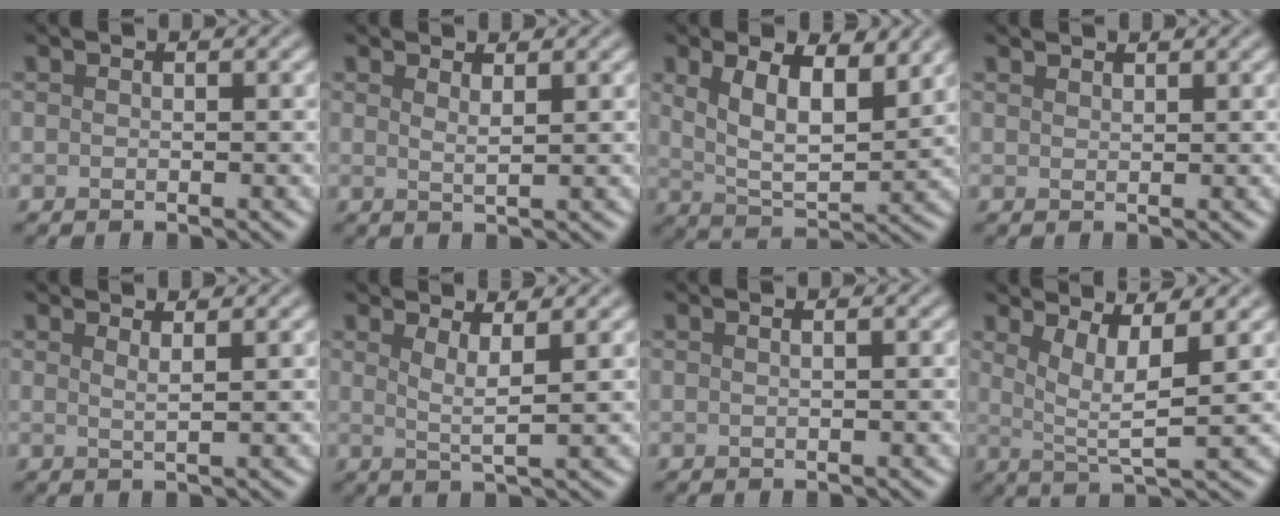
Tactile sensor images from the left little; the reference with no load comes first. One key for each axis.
{"total": 1.5, "fx": 1.1, "fy": 0.4, "fz": 1.0, "tx": -0.008, "ty": -0.001, "tz": 0.014}
{"total": 6.7, "fx": 3.1, "fy": 3.0, "fz": 5.2, "tx": -0.099, "ty": -0.008, "tz": 0.054}
{"total": 1.2, "fx": 1.2, "fy": 0.1, "fz": 0.2, "tx": -0.002, "ty": 0.001, "tz": 0.018}
{"total": 1.5, "fx": 0.9, "fy": 0.4, "fz": 1.0, "tx": -0.007, "ty": -0.001, "tz": 0.008}
{"total": 2.6, "fx": 1.3, "fy": 0.4, "fz": 2.2, "tx": -0.034, "ty": -0.005, "tz": 0.022}
{"total": 1.1, "fx": 0.4, "fy": 0.4, "fz": 0.9, "tx": -0.006, "ty": -0.002, "tz": -0.003}
{"total": 4.5, "fx": 1.8, "fy": 0.9, "fz": 4.0, "tx": -0.070, "ty": -0.007, "tz": 0.036}